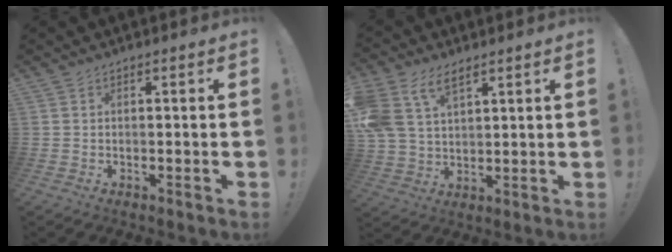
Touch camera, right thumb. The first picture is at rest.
{"total": 11.5, "force": [6.7, 6.9, 6.4], "torque": [-0.140, -0.023, 0.133]}